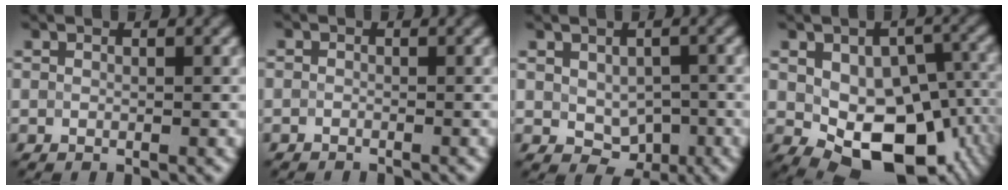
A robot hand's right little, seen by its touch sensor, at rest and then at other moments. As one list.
[{"total": 1.4, "force": [-0.8, 1.1, -0.6], "torque": [0.030, 0.001, -0.016]}, {"total": 3.6, "force": [-0.4, 2.7, 2.4], "torque": [-0.031, -0.014, 0.005]}, {"total": 12.0, "force": [-2.8, 7.5, 9.0], "torque": [-0.122, -0.019, -0.034]}]